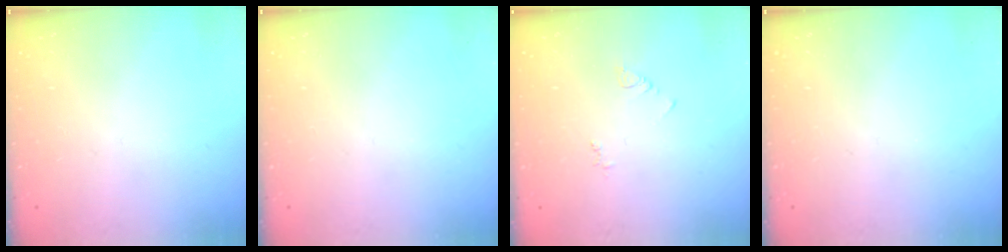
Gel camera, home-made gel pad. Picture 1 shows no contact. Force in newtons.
{"total": 0.0}
{"total": 2.9, "press": 2.9, "slide": 0.4}
{"total": 0.0}